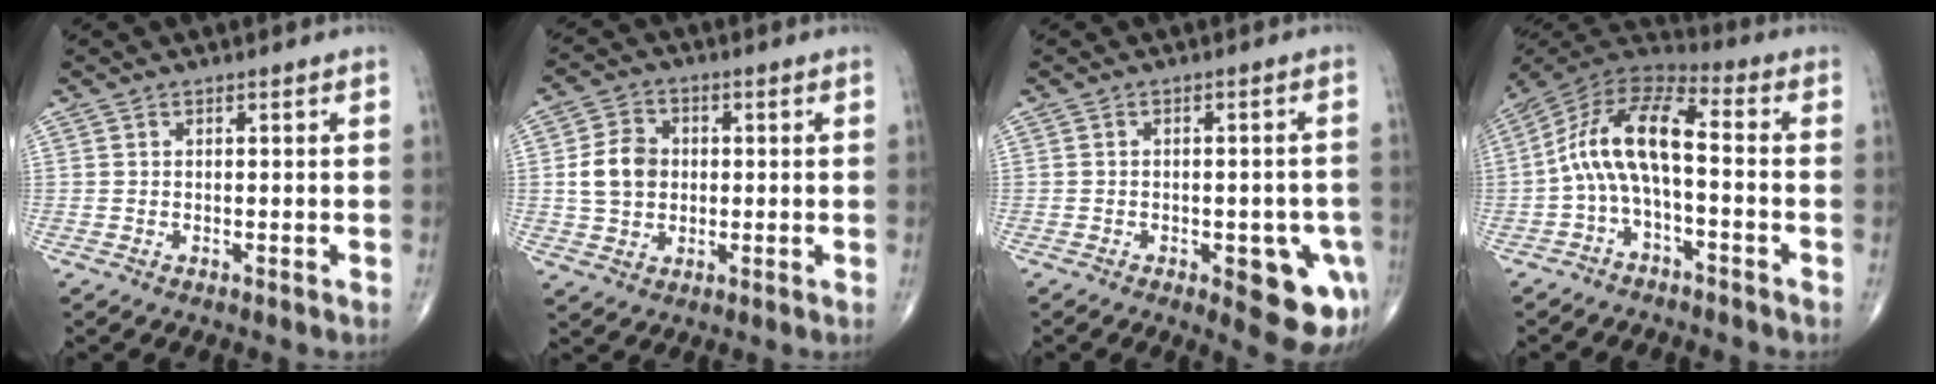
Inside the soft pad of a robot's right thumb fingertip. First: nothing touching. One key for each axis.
{"total": 8.0, "fx": 0.4, "fy": 6.4, "fz": 4.7, "tx": -0.068, "ty": 0.008, "tz": 0.006}
{"total": 11.7, "fx": -4.4, "fy": 4.9, "fz": 9.7, "tx": -0.088, "ty": 0.007, "tz": -0.045}
{"total": 12.5, "fx": -2.0, "fy": 5.2, "fz": 11.2, "tx": -0.210, "ty": 0.064, "tz": -0.050}